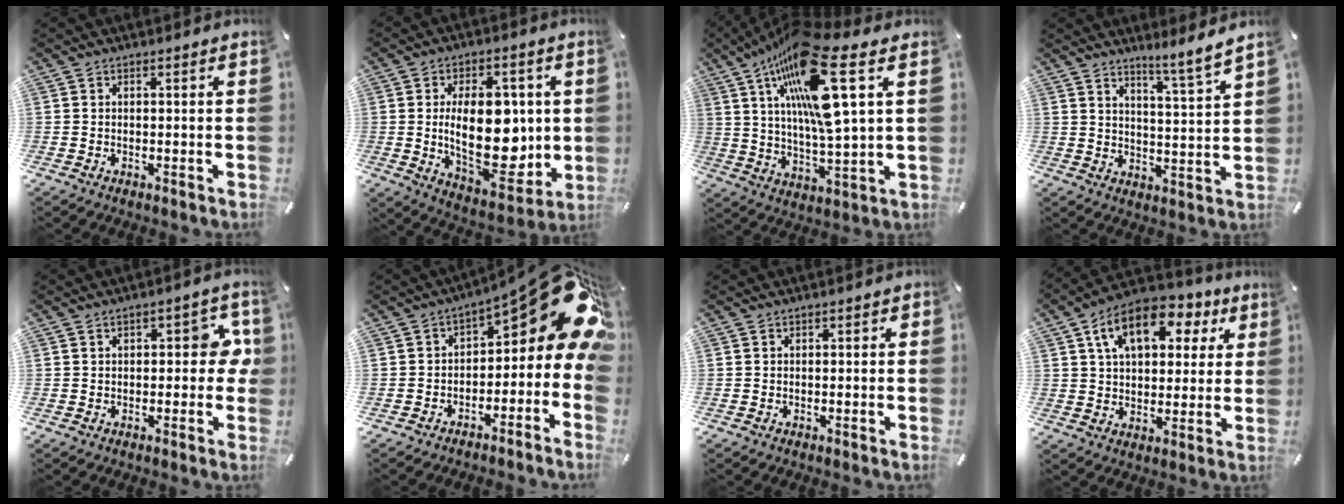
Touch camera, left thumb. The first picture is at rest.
{"total": 20.1, "force": [0.7, 11.1, 16.7], "torque": [-0.277, -0.022, 0.012]}
{"total": 21.5, "force": [10.0, 5.0, 18.4], "torque": [-0.353, -0.049, 0.147]}
{"total": 6.6, "force": [6.0, -0.8, 2.8], "torque": [-0.048, -0.051, 0.099]}
{"total": 7.7, "force": [0.7, 4.0, 6.5], "torque": [-0.080, 0.002, 0.003]}
{"total": 16.2, "force": [5.2, 7.3, 13.5], "torque": [-0.155, -0.041, 0.084]}
{"total": 0.7, "force": [-0.4, 0.4, 0.4], "torque": [-0.007, 0.001, -0.009]}
{"total": 14.0, "force": [5.9, 8.7, 9.2], "torque": [-0.149, -0.006, 0.103]}